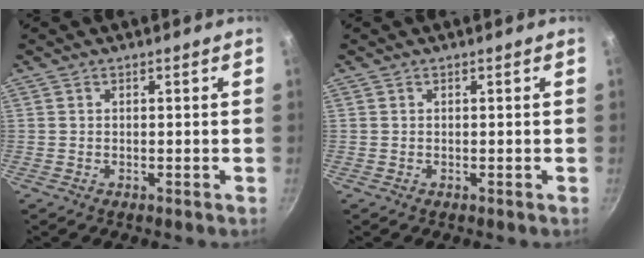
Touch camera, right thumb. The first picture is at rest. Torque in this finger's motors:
{"motor_torque": [-0.34, 0.09, -0.06, -0.18, 0.02]}